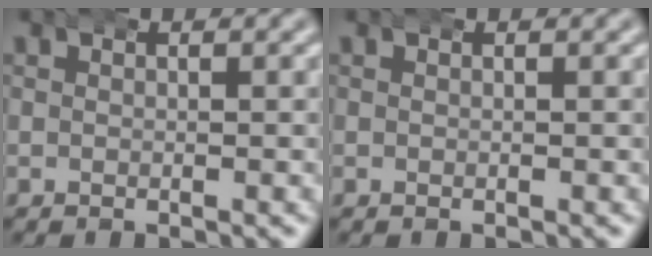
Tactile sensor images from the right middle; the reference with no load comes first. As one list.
[{"total": 0.0}]